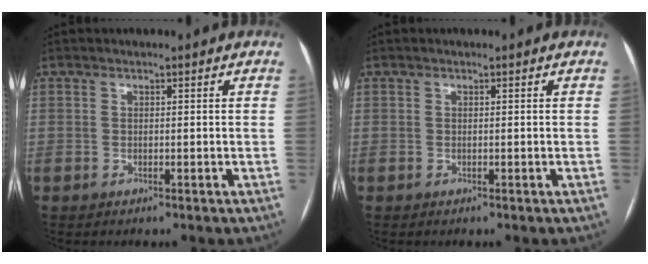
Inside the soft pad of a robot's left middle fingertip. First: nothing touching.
{"total": 0.0}